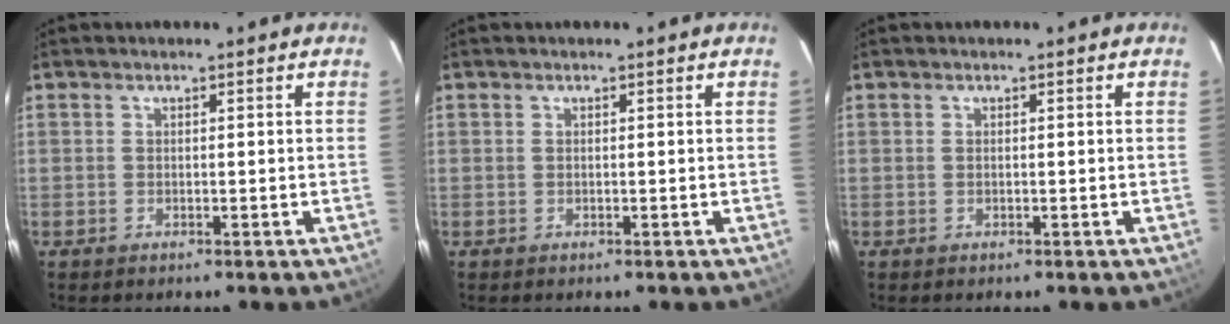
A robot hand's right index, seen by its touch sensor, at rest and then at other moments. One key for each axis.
{"total": 0.0}
{"total": 0.0}